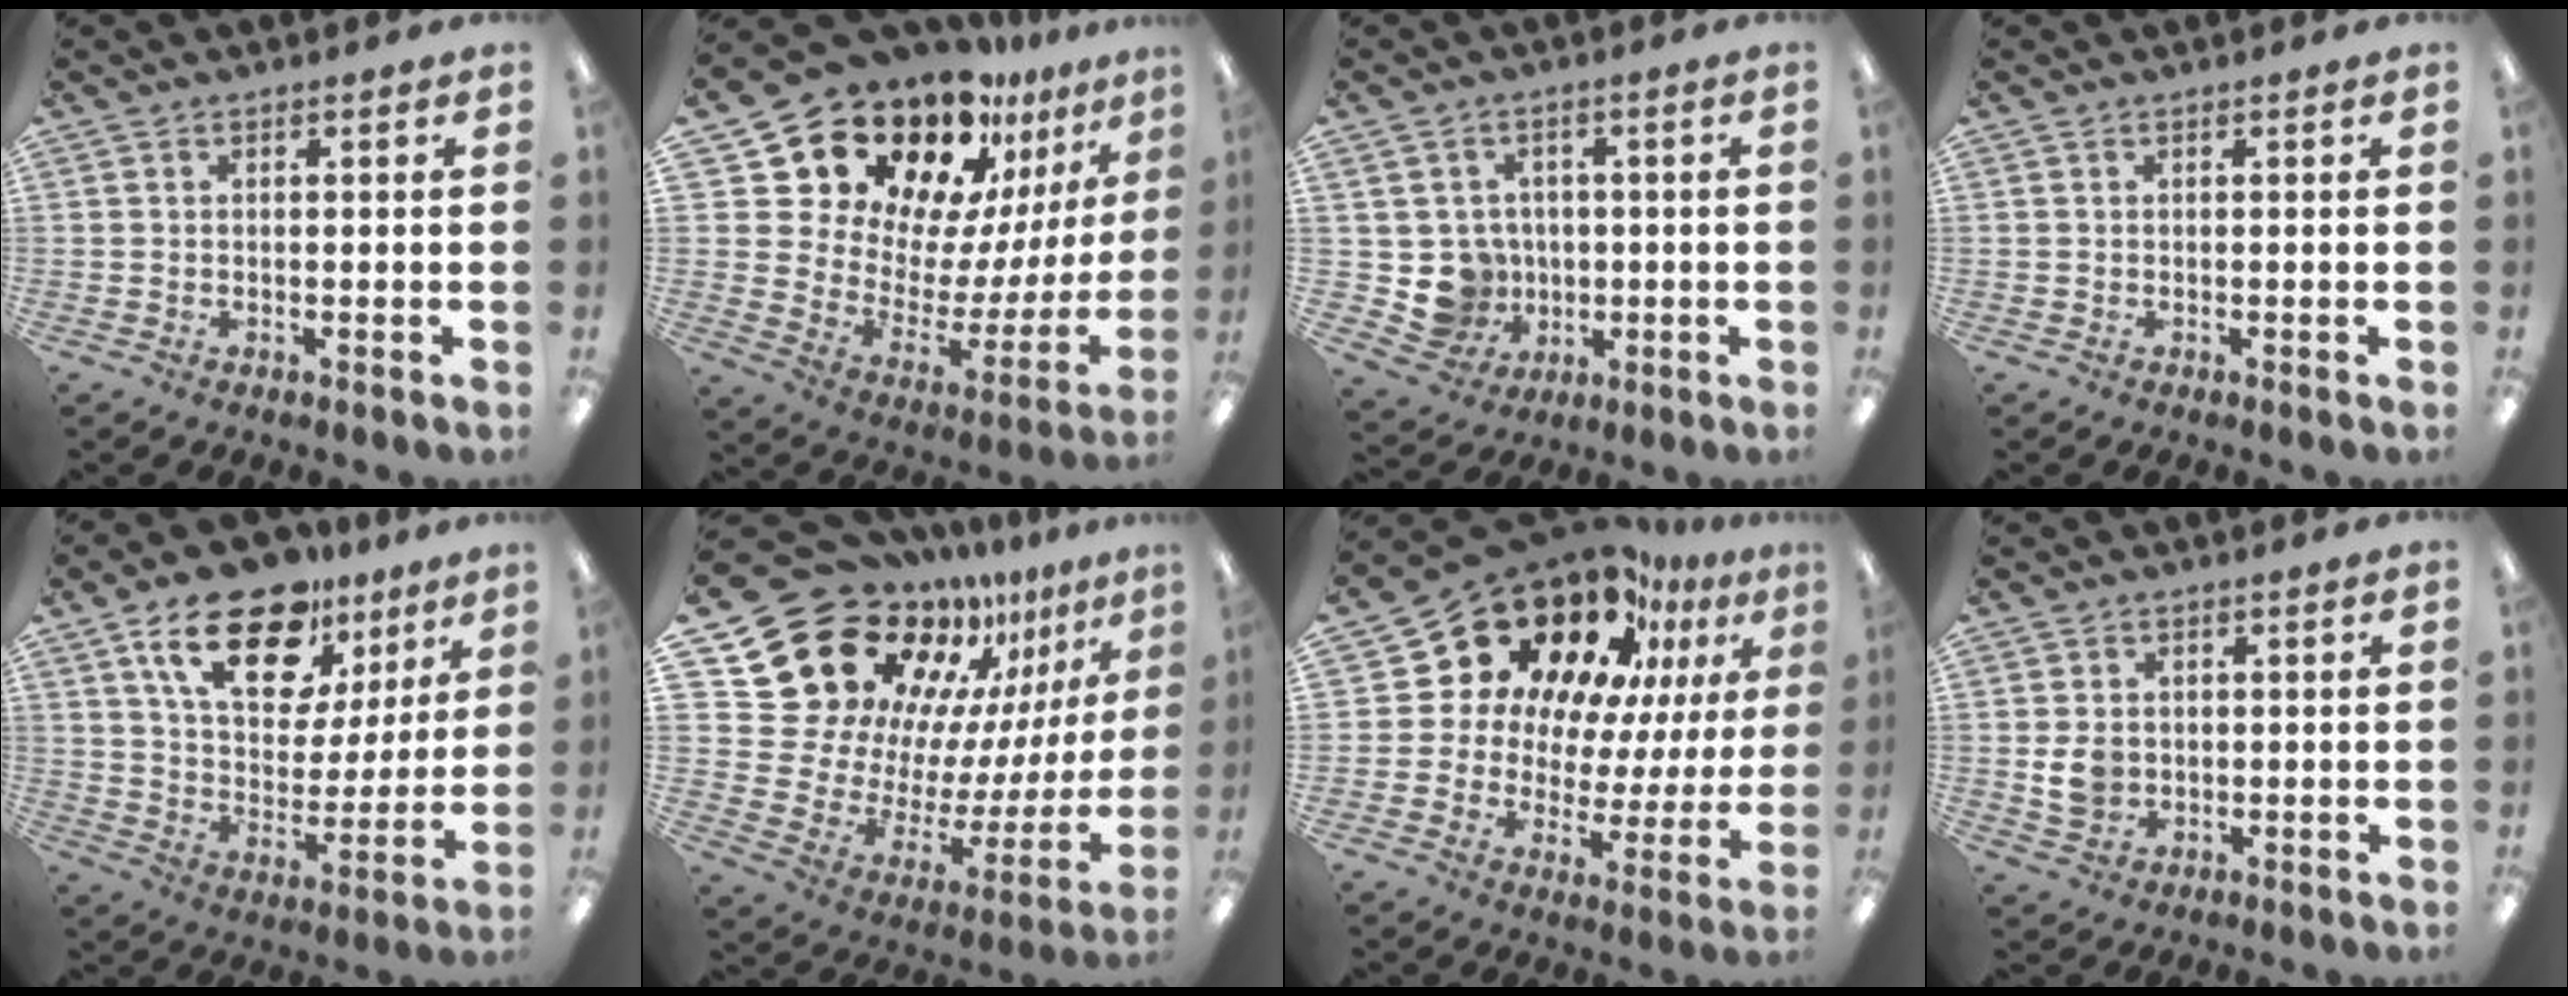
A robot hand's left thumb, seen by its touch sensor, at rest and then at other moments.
{"total": 22.1, "force": [17.8, 10.7, 7.6], "torque": [-0.130, -0.149, 0.333]}
{"total": 7.8, "force": [0.0, 7.7, 1.2], "torque": [-0.042, 0.001, 0.012]}
{"total": 0.0}
{"total": 19.2, "force": [12.3, 10.2, 10.8], "torque": [-0.176, -0.056, 0.213]}
{"total": 22.5, "force": [15.8, 13.8, 8.2], "torque": [-0.106, -0.148, 0.317]}
{"total": 21.7, "force": [15.1, 12.6, 9.1], "torque": [-0.161, -0.105, 0.281]}
{"total": 5.2, "force": [-0.2, 4.4, 2.8], "torque": [-0.043, 0.002, -0.003]}